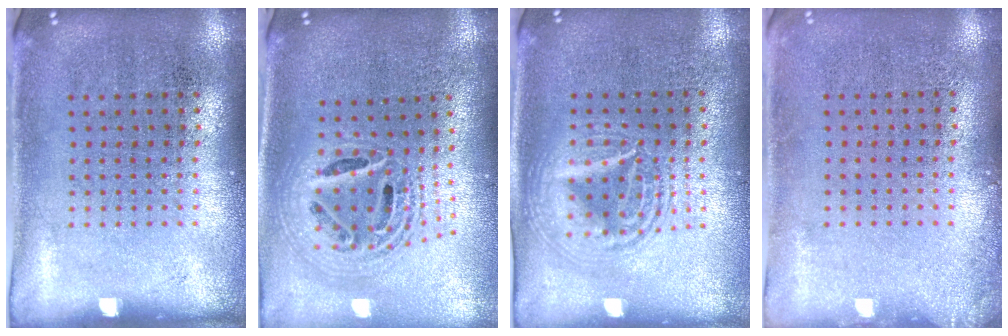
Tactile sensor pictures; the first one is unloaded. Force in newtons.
{"total": 2.2, "press": 1.6, "slide": 1.4}
{"total": 2.6, "press": 2.6, "slide": 0.3}
{"total": 0.9, "press": 0.9, "slide": 0.1}